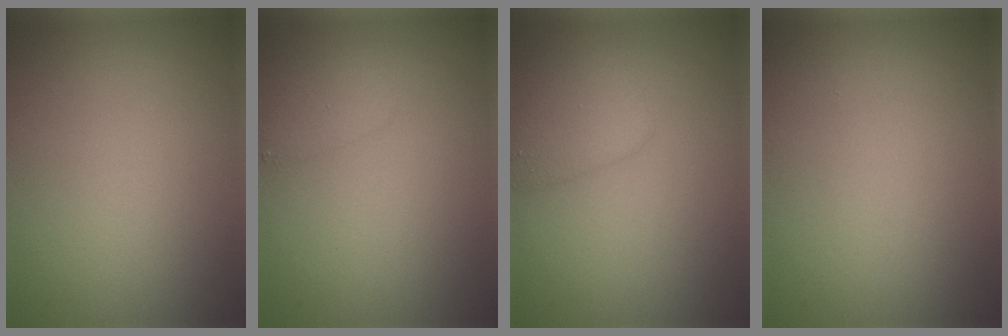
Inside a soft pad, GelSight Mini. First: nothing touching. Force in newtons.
{"total": 1.4, "press": 1.4, "slide": 0.1}
{"total": 2.4, "press": 2.4, "slide": 0.1}
{"total": 0.0}